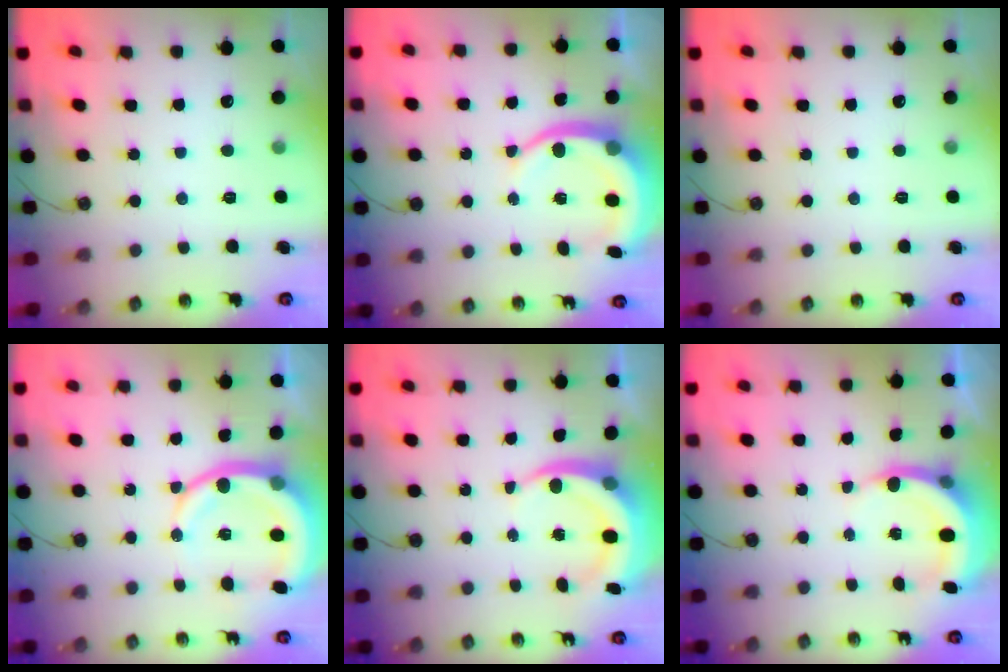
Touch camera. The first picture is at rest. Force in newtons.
{"total": 10.0, "press": 9.9, "slide": 1.2}
{"total": 0.0}
{"total": 12.6, "press": 12.3, "slide": 2.5}
{"total": 9.1, "press": 9.0, "slide": 1.7}
{"total": 5.7, "press": 5.7, "slide": 0.6}